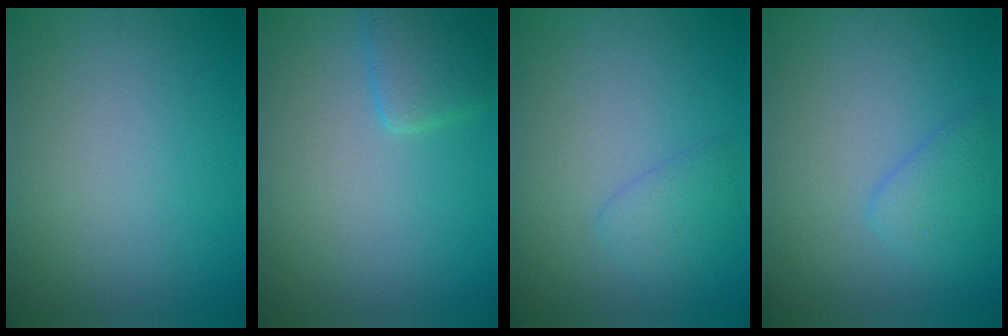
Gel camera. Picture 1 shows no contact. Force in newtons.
{"total": 2.5, "press": 2.5, "slide": 0.2}
{"total": 1.8, "press": 1.8, "slide": 0.1}
{"total": 2.3, "press": 2.3, "slide": 0.2}